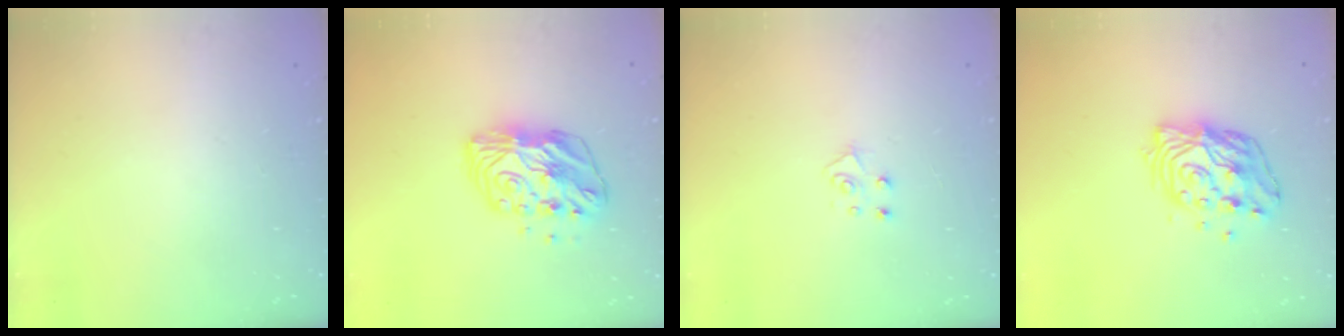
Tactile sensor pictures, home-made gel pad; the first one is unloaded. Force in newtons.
{"total": 12.7, "press": 12.7, "slide": 1.0}
{"total": 5.1, "press": 5.1, "slide": 0.5}
{"total": 14.0, "press": 13.9, "slide": 1.7}